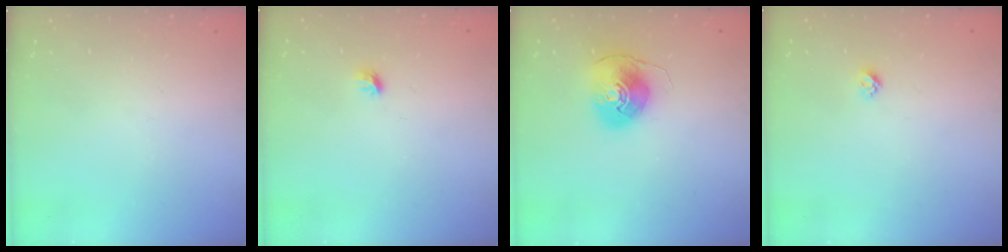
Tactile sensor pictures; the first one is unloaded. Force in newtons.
{"total": 4.2, "press": 4.1, "slide": 1.0}
{"total": 8.4, "press": 8.3, "slide": 1.5}
{"total": 4.1, "press": 4.1, "slide": 0.5}